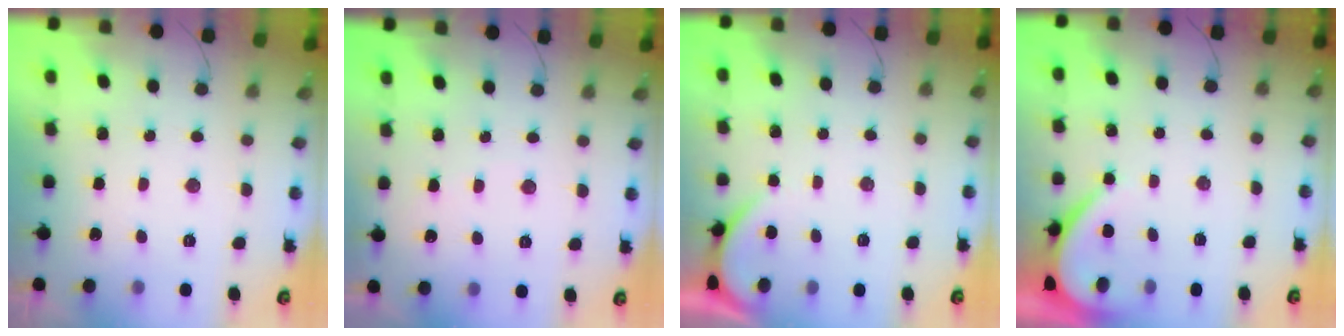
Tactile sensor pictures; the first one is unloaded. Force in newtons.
{"total": 2.7, "press": 2.7, "slide": 0.3}
{"total": 1.6, "press": 1.6, "slide": 0.2}
{"total": 3.9, "press": 3.9, "slide": 0.6}